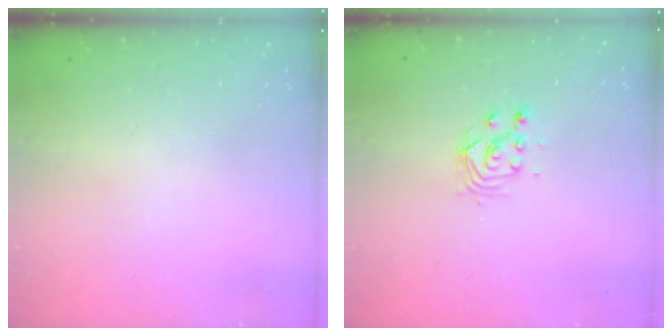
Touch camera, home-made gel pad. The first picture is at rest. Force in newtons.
{"total": 3.6, "press": 3.6, "slide": 0.3}